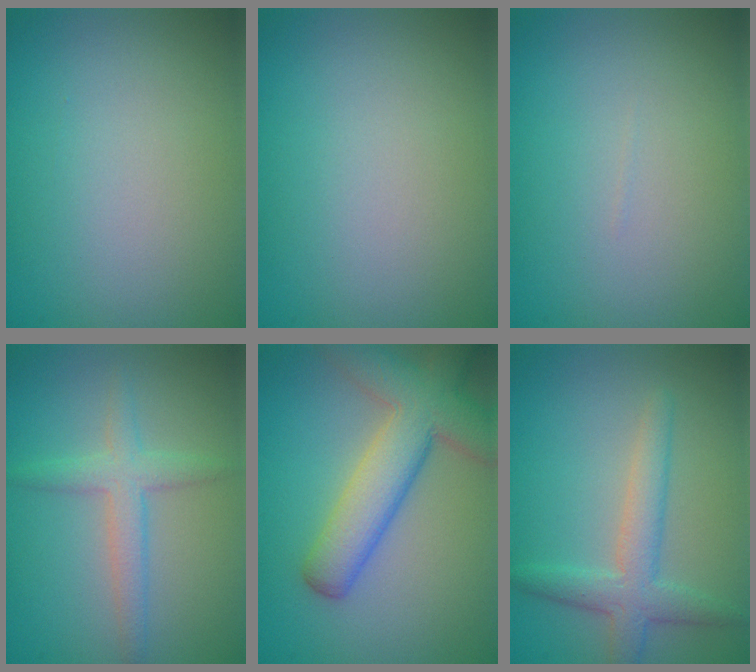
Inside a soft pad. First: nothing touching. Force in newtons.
{"total": 0.0}
{"total": 0.0}
{"total": 2.7, "press": 2.7, "slide": 0.2}
{"total": 7.3, "press": 7.2, "slide": 0.4}
{"total": 2.8, "press": 2.8, "slide": 0.2}